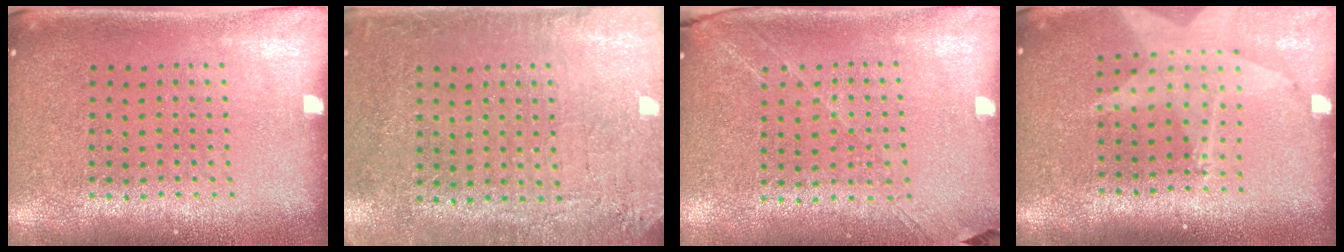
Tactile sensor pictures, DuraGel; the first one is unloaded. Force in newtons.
{"total": 2.8, "press": 2.5, "slide": 1.1}
{"total": 1.3, "press": 1.2, "slide": 0.5}
{"total": 2.0, "press": 1.5, "slide": 1.2}